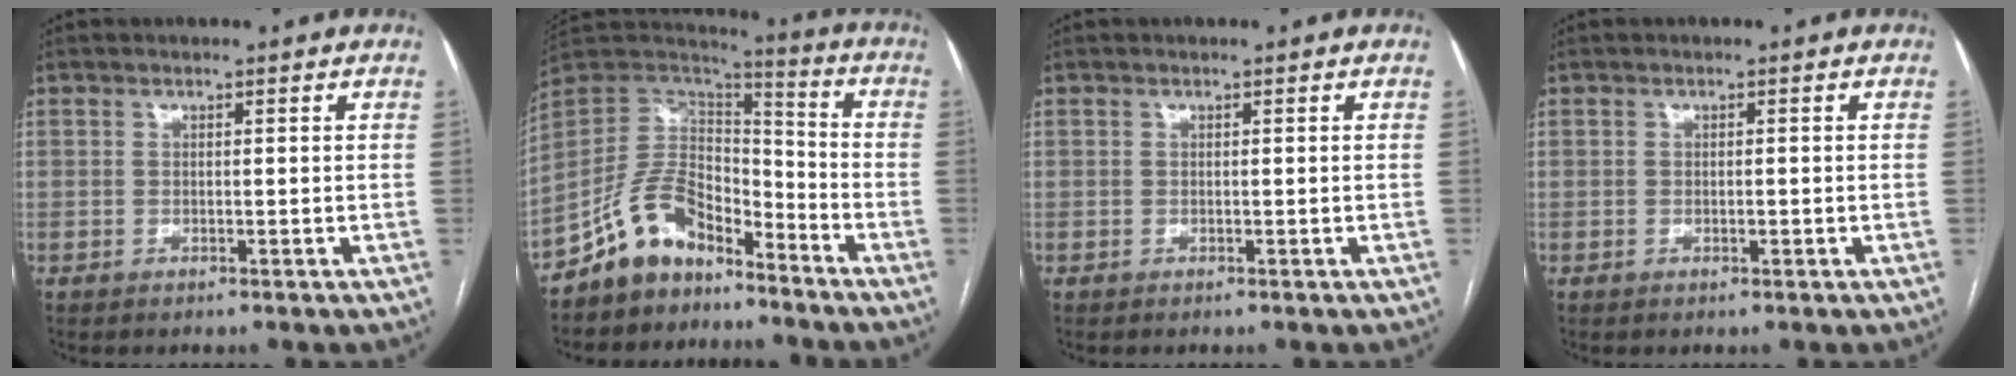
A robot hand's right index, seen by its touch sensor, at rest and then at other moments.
{"total": 11.6, "force": [-8.5, 6.1, 5.1], "torque": [-0.101, 0.040, -0.163]}
{"total": 0.0}
{"total": 0.8, "force": [-0.2, 0.2, 0.7], "torque": [-0.015, -0.001, -0.002]}